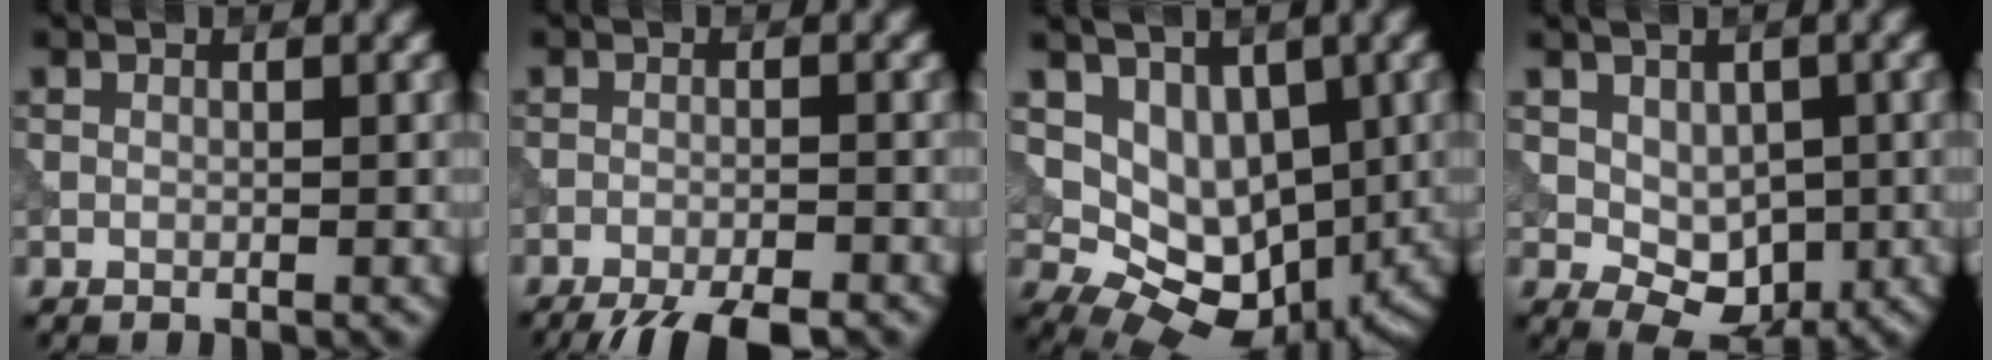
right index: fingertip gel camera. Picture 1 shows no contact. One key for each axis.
{"total": 6.1, "fx": -5.1, "fy": 1.1, "fz": 3.1, "tx": -0.050, "ty": -0.026, "tz": -0.083}
{"total": 8.6, "fx": 0.8, "fy": 6.0, "fz": 6.1, "tx": -0.076, "ty": -0.020, "tz": 0.018}
{"total": 4.1, "fx": -0.1, "fy": 3.0, "fz": 2.9, "tx": -0.046, "ty": -0.014, "tz": 0.005}